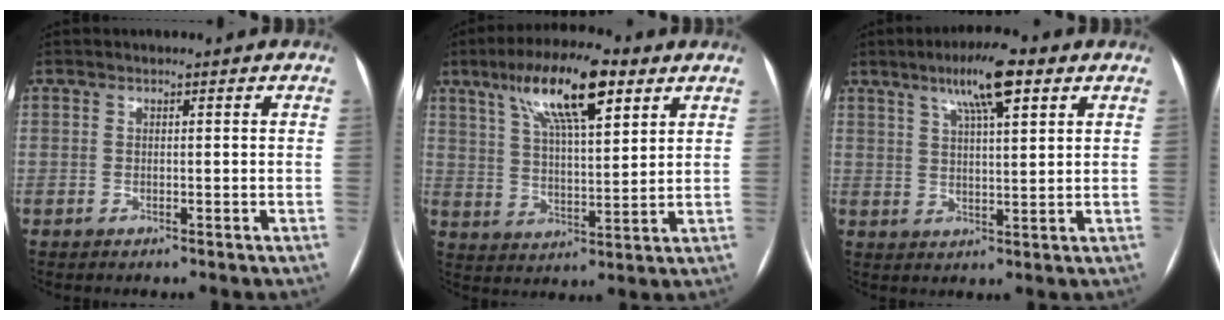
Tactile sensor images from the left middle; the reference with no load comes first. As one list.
[{"total": 13.8, "force": [7.5, 3.4, 11.0], "torque": [-0.195, 0.018, 0.131]}, {"total": 8.5, "force": [4.9, 1.3, 6.9], "torque": [-0.121, 0.015, 0.078]}]